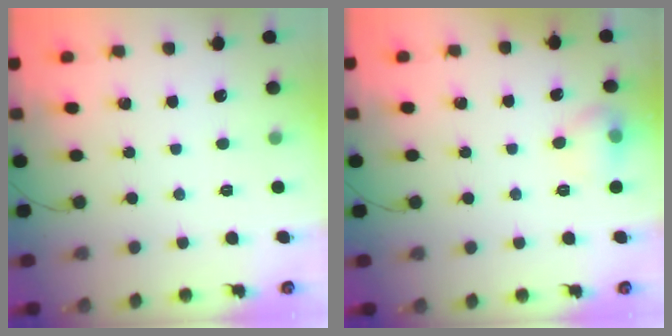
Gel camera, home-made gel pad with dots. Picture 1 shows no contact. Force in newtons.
{"total": 6.8, "press": 6.6, "slide": 1.3}